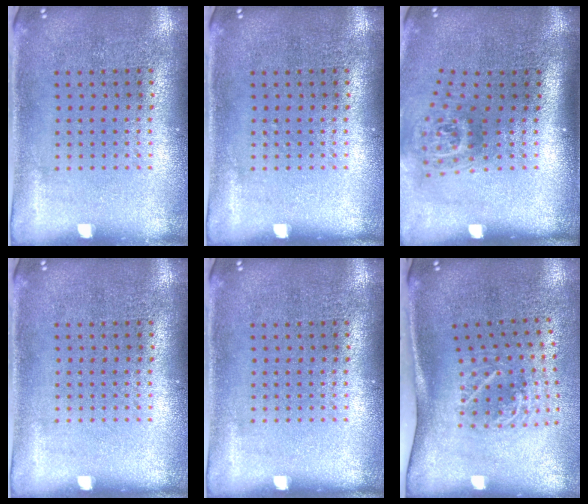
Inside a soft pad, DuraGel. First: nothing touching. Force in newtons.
{"total": 0.0}
{"total": 1.8, "press": 1.2, "slide": 1.4}
{"total": 0.0}
{"total": 0.0}
{"total": 2.0, "press": 1.4, "slide": 1.4}